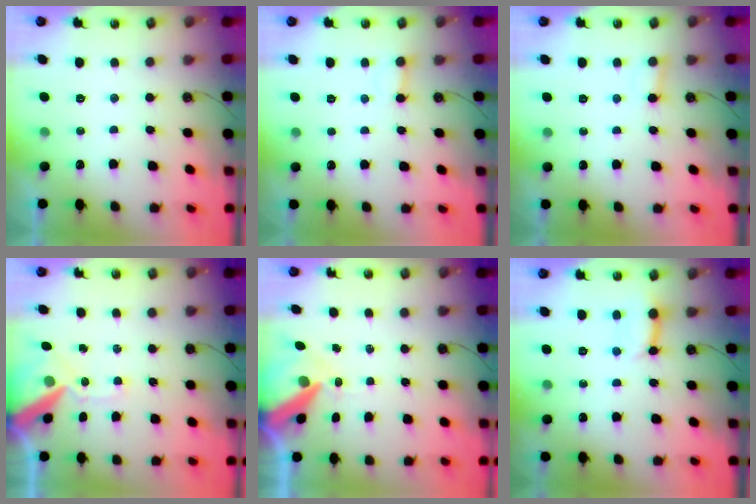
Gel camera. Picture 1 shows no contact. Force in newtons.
{"total": 2.6, "press": 2.6, "slide": 0.2}
{"total": 3.2, "press": 3.1, "slide": 0.4}
{"total": 13.1, "press": 13.0, "slide": 1.8}
{"total": 11.9, "press": 11.8, "slide": 1.4}
{"total": 7.9, "press": 7.9, "slide": 0.8}